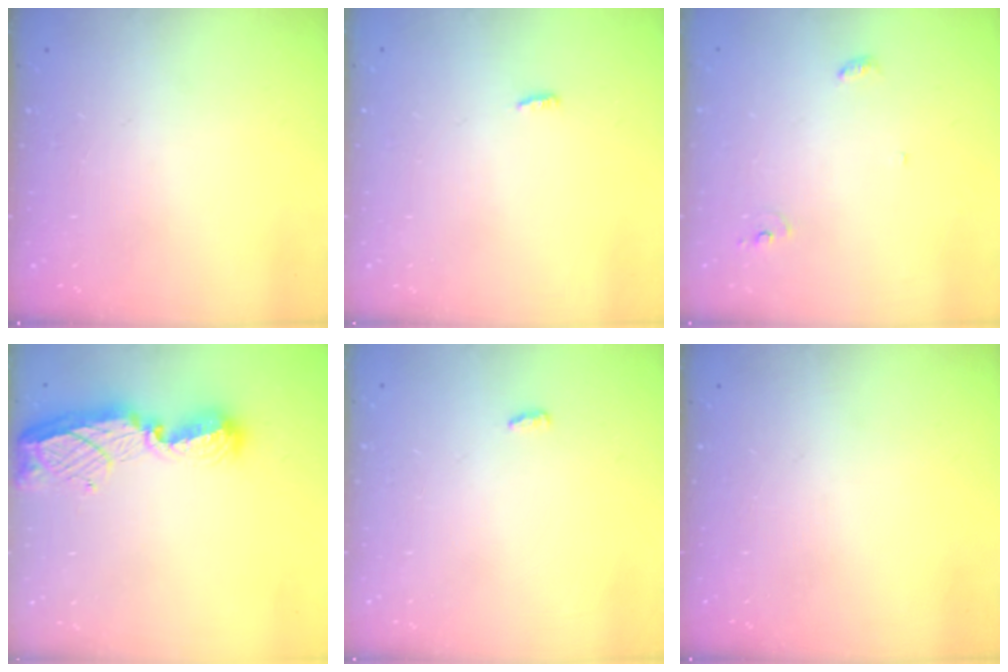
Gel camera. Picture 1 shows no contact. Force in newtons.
{"total": 2.8, "press": 2.7, "slide": 0.8}
{"total": 3.6, "press": 3.6, "slide": 0.2}
{"total": 13.5, "press": 13.5, "slide": 0.9}
{"total": 2.9, "press": 2.6, "slide": 1.3}
{"total": 0.0}